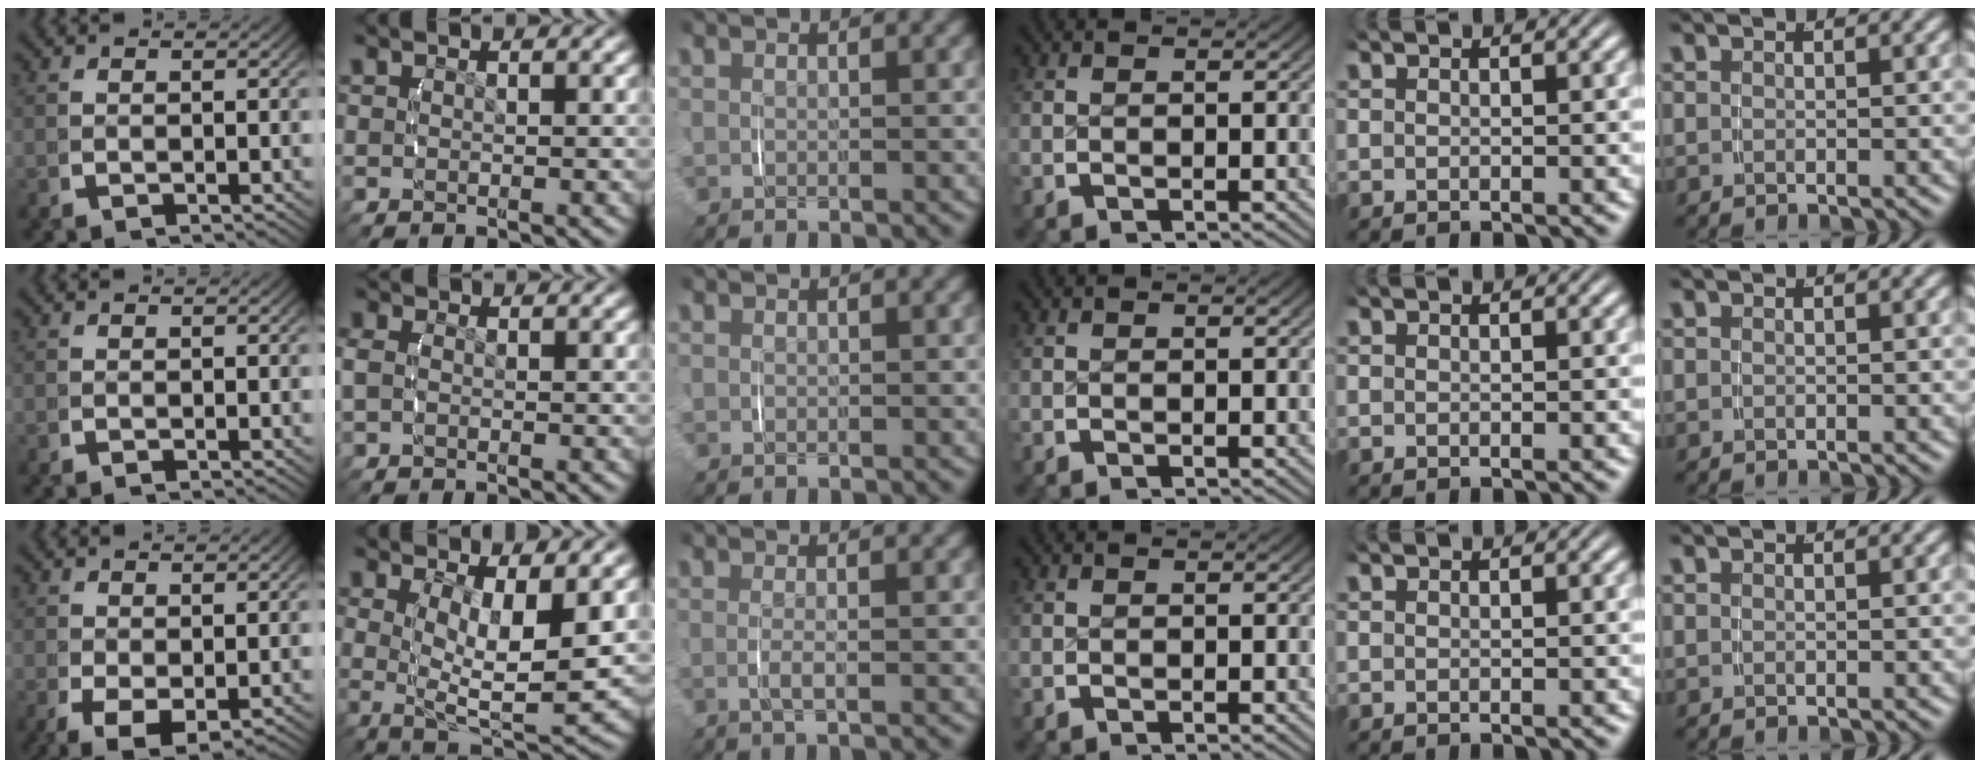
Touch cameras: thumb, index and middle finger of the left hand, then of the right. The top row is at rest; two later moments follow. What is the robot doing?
{"motion": "lift_and_place", "object": "toothpaste"}